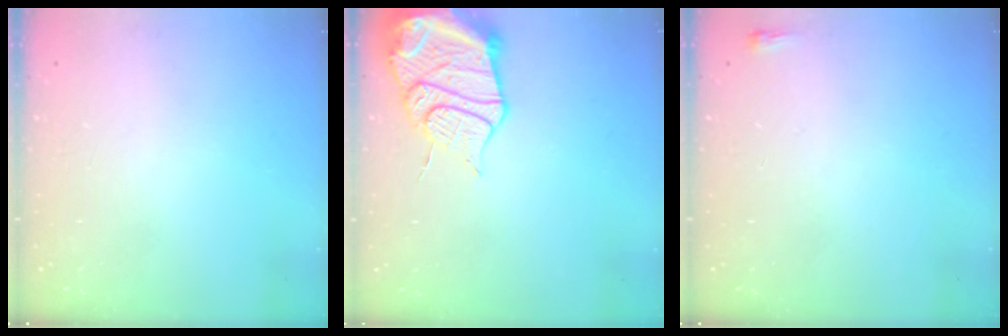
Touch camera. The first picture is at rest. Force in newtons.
{"total": 17.2, "press": 17.1, "slide": 1.7}
{"total": 2.0, "press": 2.0, "slide": 0.5}